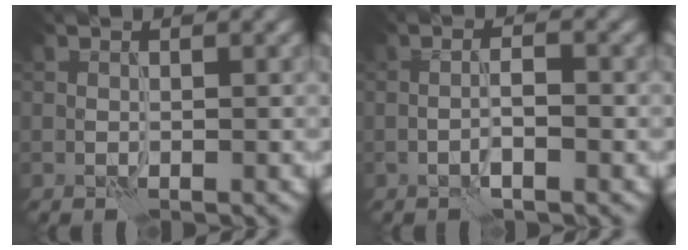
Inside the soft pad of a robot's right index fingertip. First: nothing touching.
{"total": 2.0, "force": [-0.8, 0.3, 1.8], "torque": [-0.033, 0.007, -0.018]}